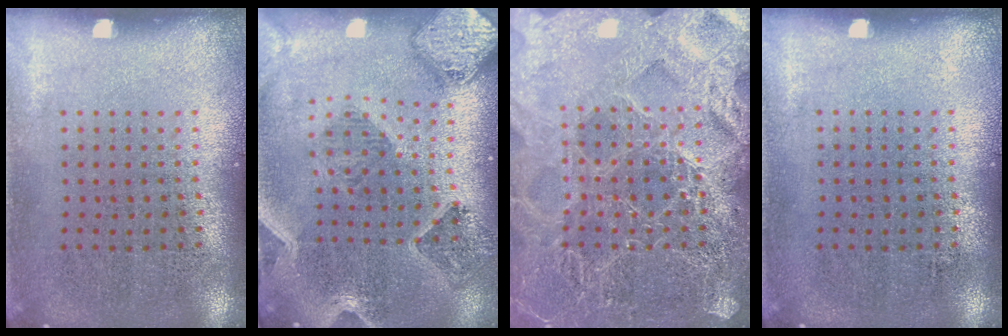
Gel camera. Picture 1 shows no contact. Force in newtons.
{"total": 1.7, "press": 1.6, "slide": 0.4}
{"total": 6.2, "press": 6.2, "slide": 0.8}
{"total": 0.0}